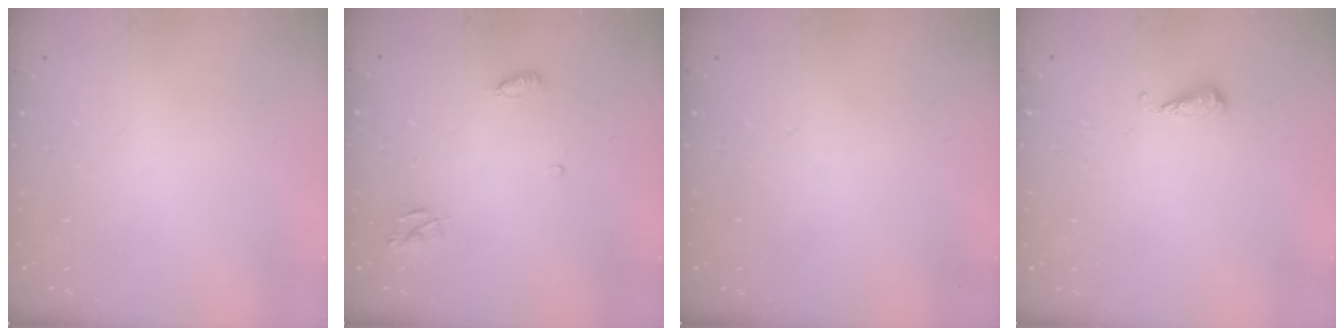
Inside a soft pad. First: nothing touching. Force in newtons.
{"total": 5.1, "press": 5.1, "slide": 0.4}
{"total": 0.0}
{"total": 4.9, "press": 4.9, "slide": 0.5}